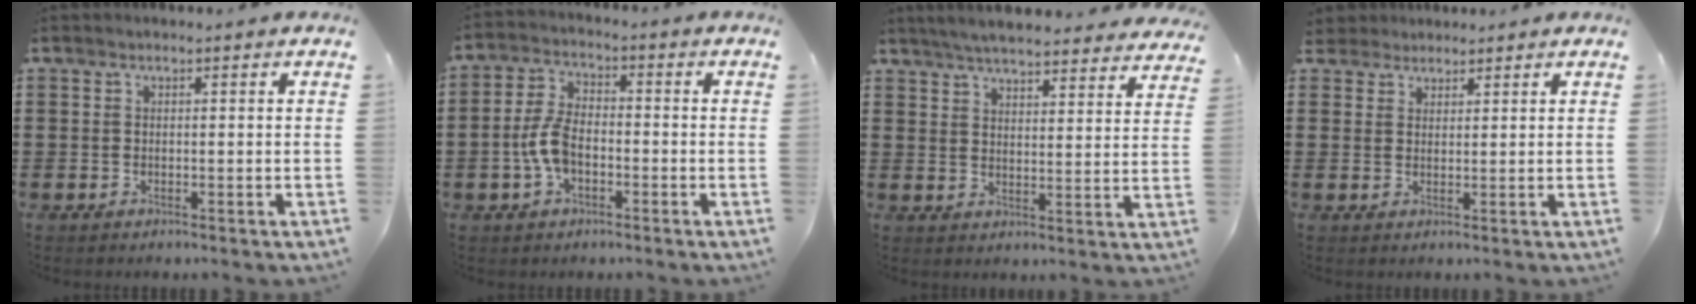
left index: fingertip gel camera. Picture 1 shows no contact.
{"total": 6.1, "force": [-1.8, 3.3, 4.8], "torque": [-0.125, -0.001, -0.044]}
{"total": 5.3, "force": [5.2, 0.0, 1.3], "torque": [-0.044, -0.025, 0.092]}
{"total": 2.2, "force": [1.9, 1.1, -0.1], "torque": [-0.006, 0.009, 0.038]}